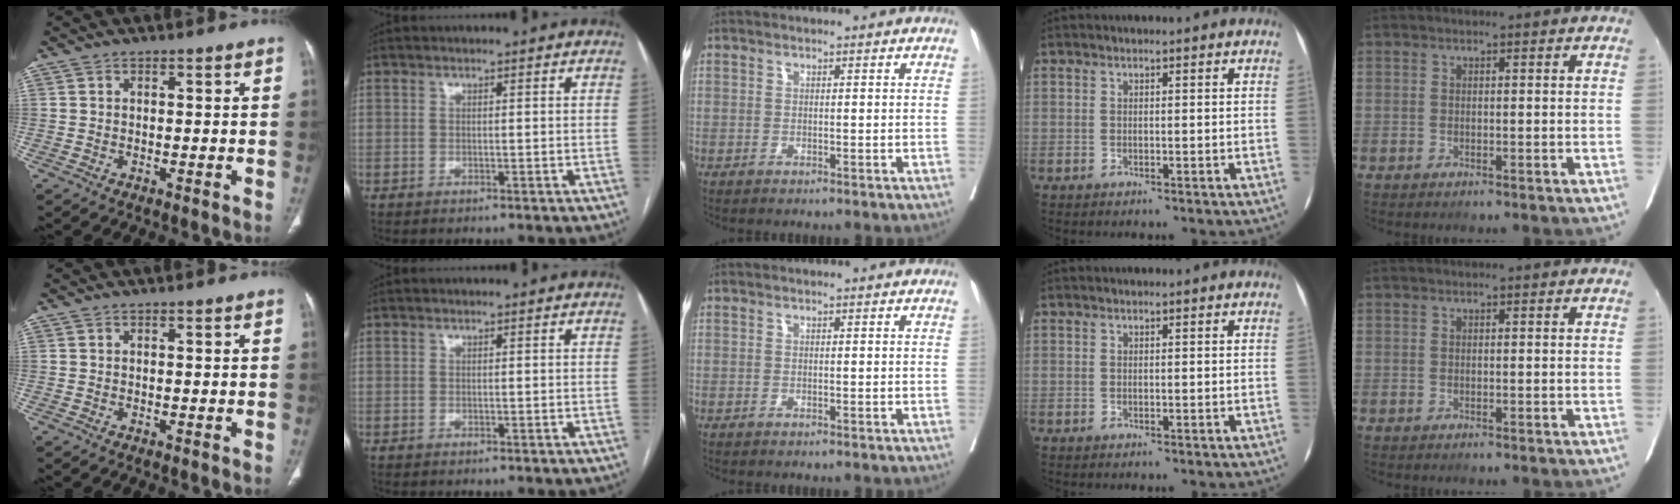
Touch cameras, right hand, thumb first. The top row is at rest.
{}